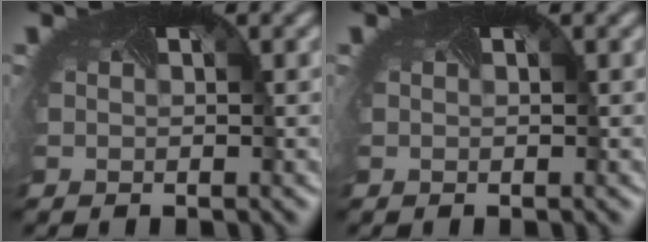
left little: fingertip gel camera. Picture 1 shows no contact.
{"total": 0.0}